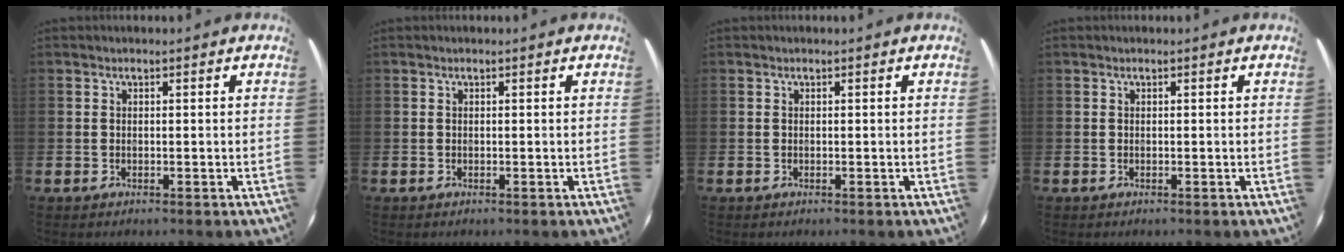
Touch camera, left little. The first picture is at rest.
{"total": 0.0}
{"total": 0.0}
{"total": 0.0}